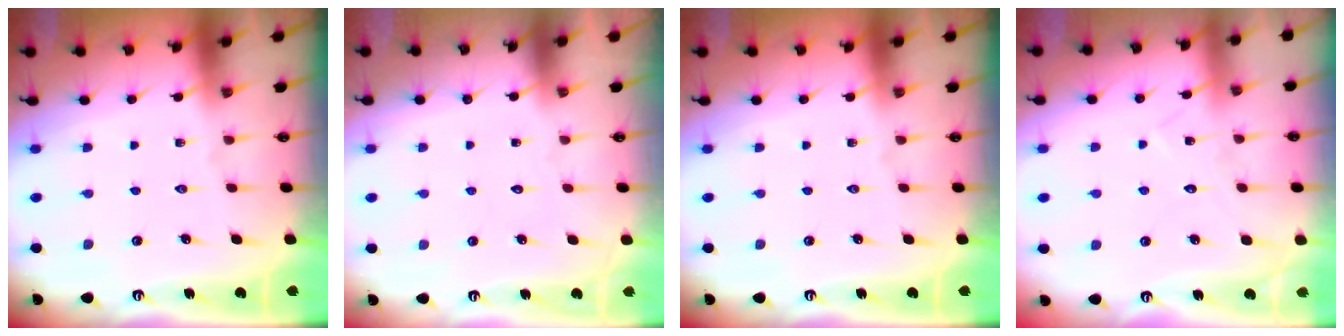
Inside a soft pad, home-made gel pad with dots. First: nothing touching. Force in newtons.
{"total": 1.5, "press": 1.5, "slide": 0.0}
{"total": 0.0}
{"total": 7.6, "press": 7.6, "slide": 0.2}